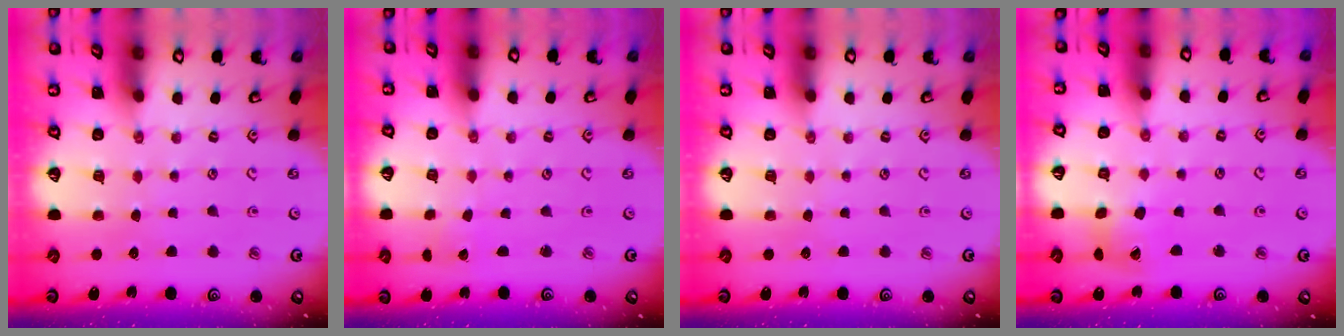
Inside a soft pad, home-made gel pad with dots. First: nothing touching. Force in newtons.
{"total": 1.7, "press": 1.7, "slide": 0.1}
{"total": 0.0}
{"total": 10.4, "press": 10.4, "slide": 1.3}